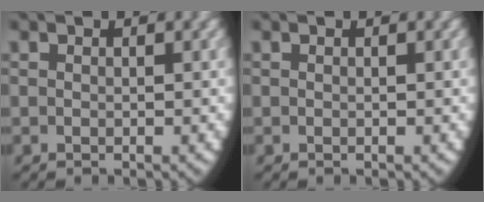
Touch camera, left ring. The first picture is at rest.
{"total": 0.0}